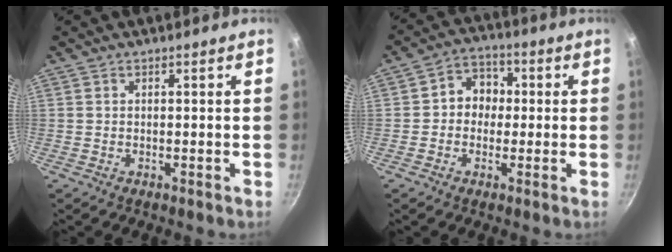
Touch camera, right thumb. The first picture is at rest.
{"total": 7.1, "force": [0.1, 6.2, 3.6], "torque": [-0.016, 0.019, -0.011]}